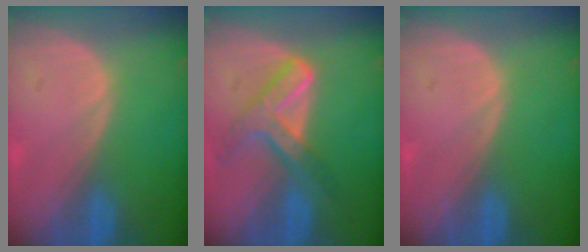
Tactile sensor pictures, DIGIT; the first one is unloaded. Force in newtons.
{"total": 7.3, "press": 6.2, "slide": 3.8}
{"total": 0.0}